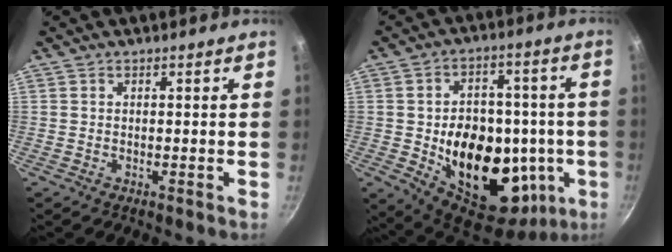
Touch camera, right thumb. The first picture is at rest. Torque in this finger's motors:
{"motor_torque": [-0.35, 1.60, 0.77, 0.17, 0.21]}